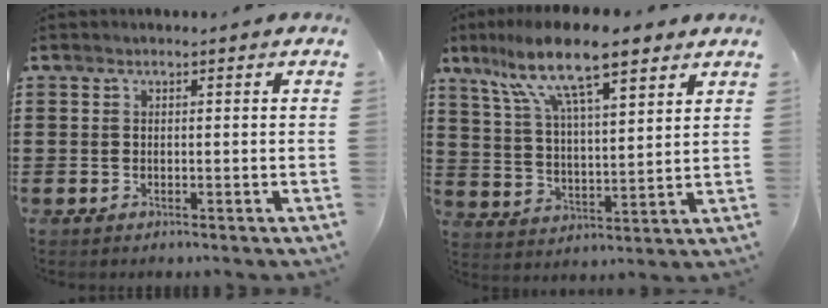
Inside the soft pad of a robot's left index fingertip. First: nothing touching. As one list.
[{"total": 12.8, "force": [9.0, 2.9, 8.6], "torque": [-0.183, -0.019, 0.154]}]